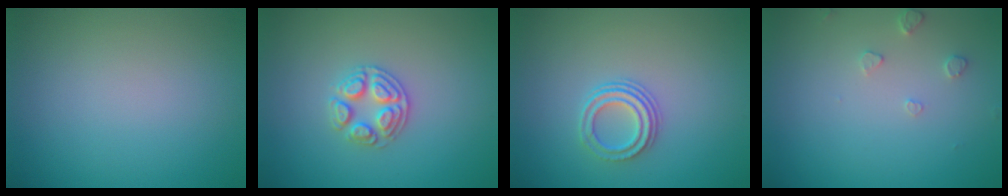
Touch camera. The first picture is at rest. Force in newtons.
{"total": 2.7, "press": 2.6, "slide": 0.7}
{"total": 2.5, "press": 2.1, "slide": 1.4}
{"total": 1.2, "press": 1.2, "slide": 0.2}